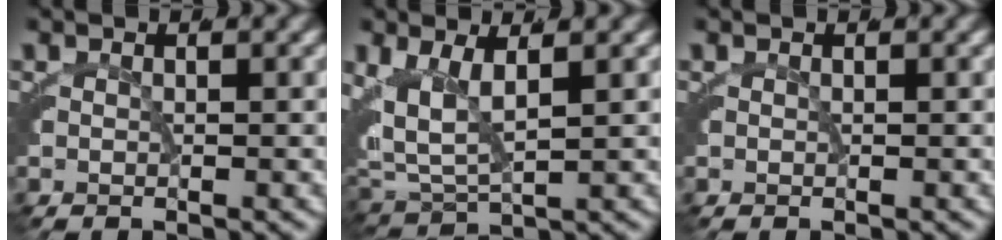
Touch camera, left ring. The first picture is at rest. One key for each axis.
{"total": 5.9, "fx": 1.1, "fy": 4.3, "fz": 3.9, "tx": -0.110, "ty": -0.017, "tz": 0.030}
{"total": 0.0}